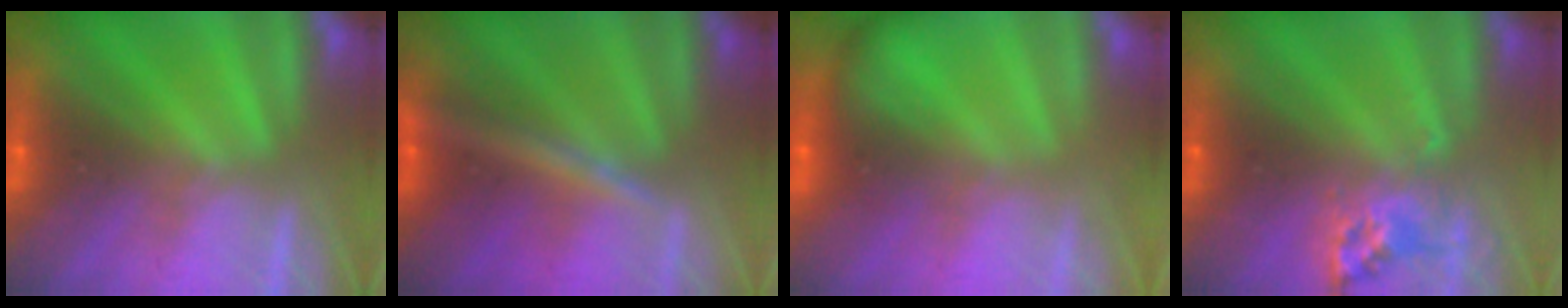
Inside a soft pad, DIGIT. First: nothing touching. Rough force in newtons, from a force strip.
{"total": 2.4}
{"total": 1.9}
{"total": 2.6}